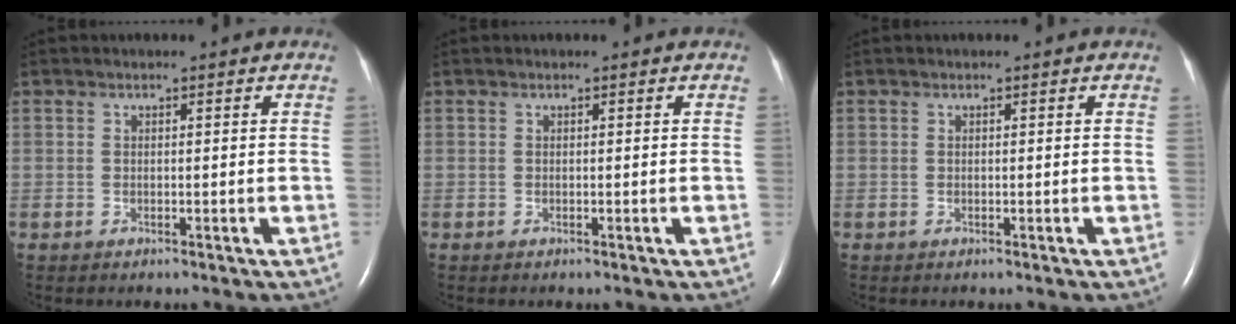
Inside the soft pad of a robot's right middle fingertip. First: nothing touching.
{"total": 0.0}
{"total": 0.0}